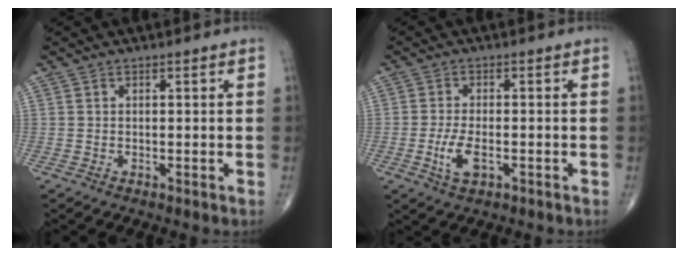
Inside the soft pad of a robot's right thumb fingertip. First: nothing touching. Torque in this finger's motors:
{"motor_torque": [0.05, 0.15, 0.30, 0.04, 0.16]}